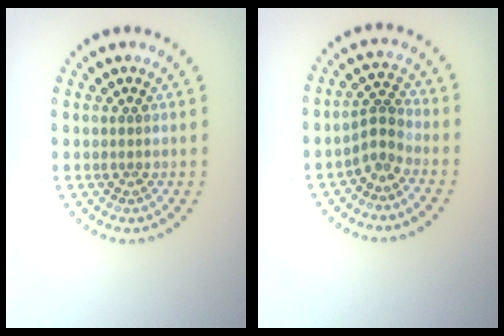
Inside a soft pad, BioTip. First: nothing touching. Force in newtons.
{"total": 2.2, "press": 1.5, "slide": 1.6}